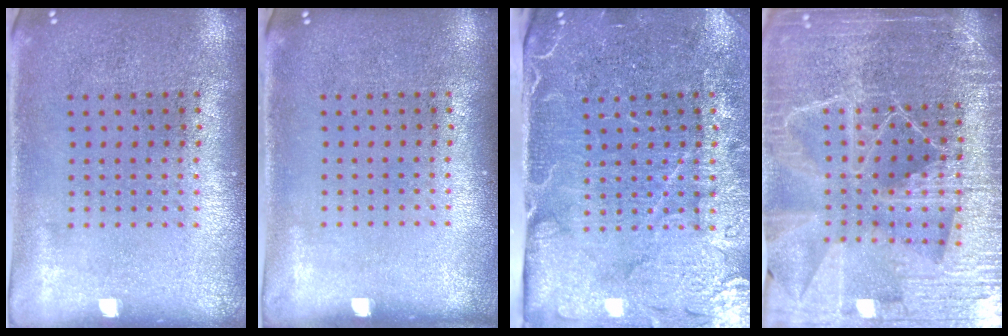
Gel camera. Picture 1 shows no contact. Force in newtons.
{"total": 0.0}
{"total": 4.5, "press": 3.9, "slide": 2.3}
{"total": 5.9, "press": 5.2, "slide": 2.9}